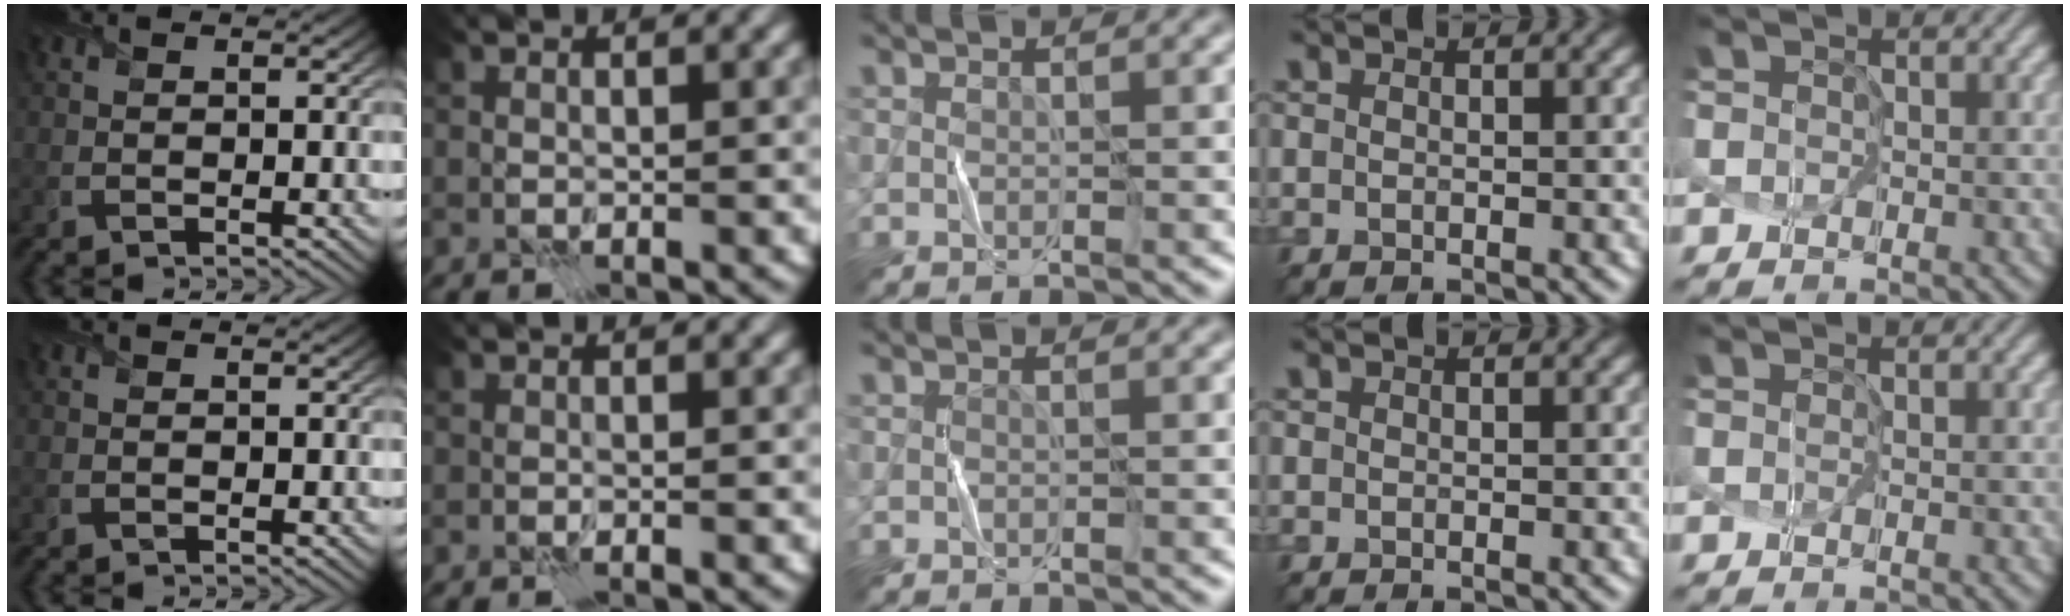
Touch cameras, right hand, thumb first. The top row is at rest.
{"index": {"total": 0.5, "force": [-0.3, -0.4, -0.2], "torque": [0.002, 0.000, -0.007]}, "middle": {"total": 0.9, "force": [-0.1, -0.5, -0.7], "torque": [0.014, -0.002, -0.003]}, "ring": {"total": 0.5, "force": [-0.1, -0.2, -0.5], "torque": [0.008, 0.005, -0.002]}, "little": {"total": 1.2, "force": [0.2, -1.2, -0.3], "torque": [0.009, -0.008, 0.006]}}